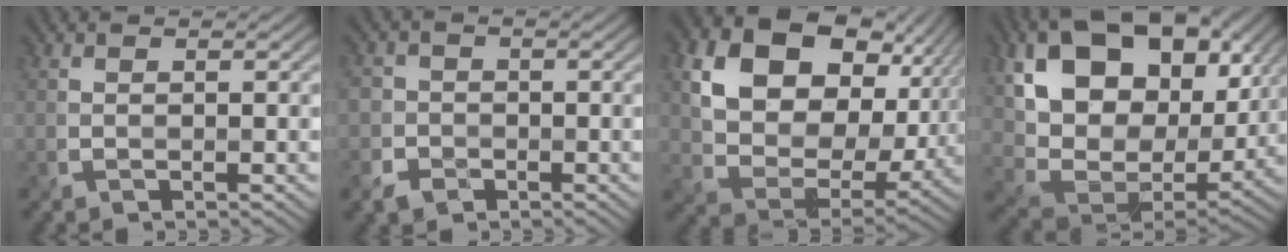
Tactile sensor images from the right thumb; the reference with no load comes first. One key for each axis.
{"total": 4.3, "fx": -2.0, "fy": 3.8, "fz": 0.4, "tx": -0.008, "ty": -0.003, "tz": -0.066}
{"total": 16.4, "fx": 5.4, "fy": 11.7, "fz": 10.2, "tx": -0.206, "ty": 0.008, "tz": 0.114}
{"total": 18.5, "fx": 7.5, "fy": 12.1, "fz": 11.9, "tx": -0.232, "ty": 0.016, "tz": 0.132}